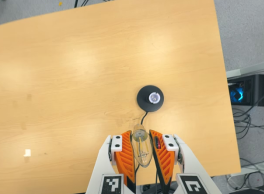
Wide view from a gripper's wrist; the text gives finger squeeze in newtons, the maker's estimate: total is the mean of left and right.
{"total": 21.4, "left": 23.6, "right": 19.3}